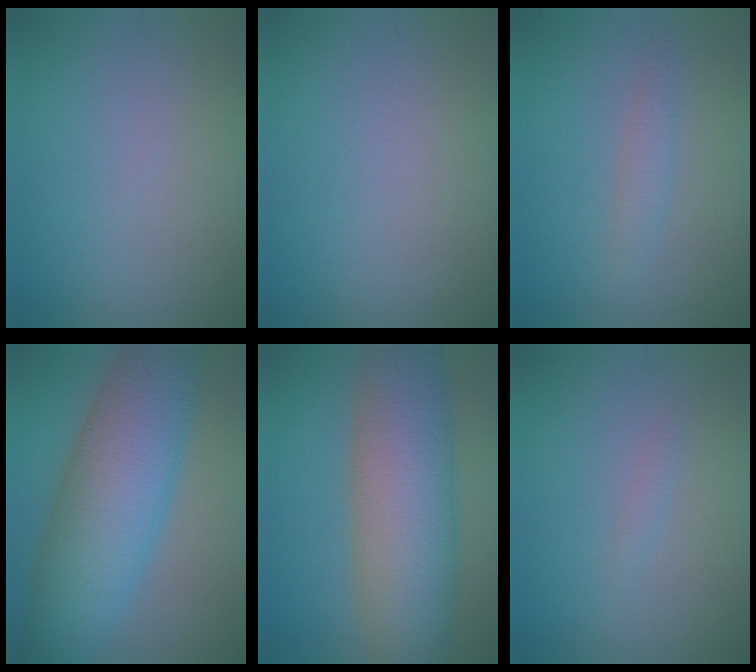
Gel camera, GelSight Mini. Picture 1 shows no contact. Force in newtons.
{"total": 0.0}
{"total": 1.4, "press": 1.4, "slide": 0.1}
{"total": 11.1, "press": 11.1, "slide": 0.0}
{"total": 11.3, "press": 11.2, "slide": 0.4}
{"total": 0.6, "press": 0.6, "slide": 0.0}